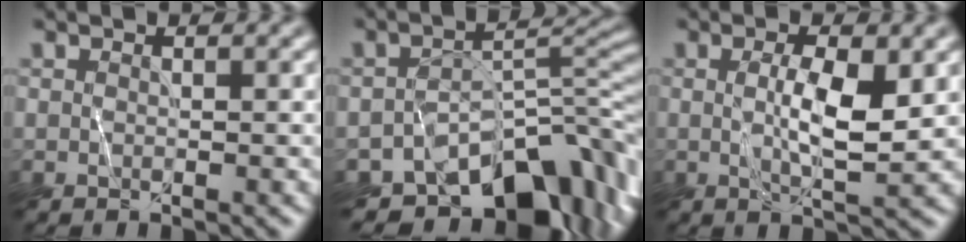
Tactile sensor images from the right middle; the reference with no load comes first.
{"total": 11.9, "force": [-8.1, 6.2, 6.2], "torque": [-0.076, -0.001, -0.117]}
{"total": 4.1, "force": [0.6, 0.8, 4.0], "torque": [-0.072, 0.002, 0.013]}